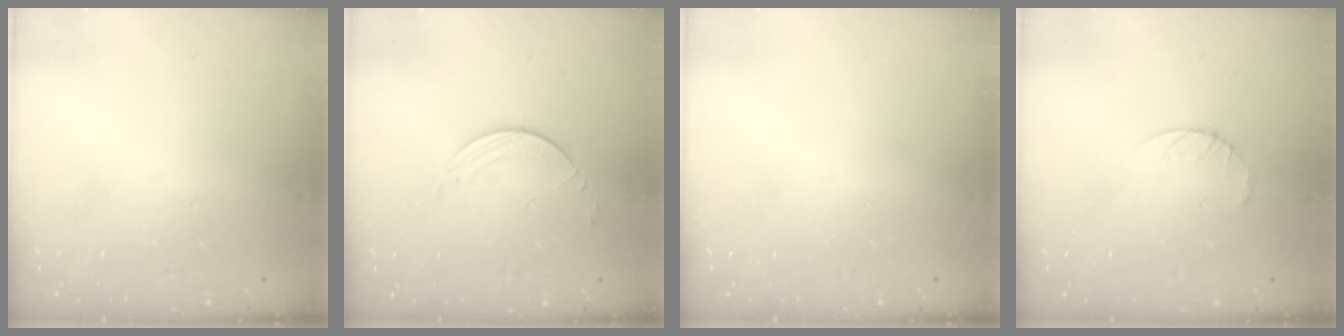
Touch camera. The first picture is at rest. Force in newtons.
{"total": 3.2, "press": 3.2, "slide": 0.3}
{"total": 0.0}
{"total": 3.2, "press": 3.1, "slide": 0.4}